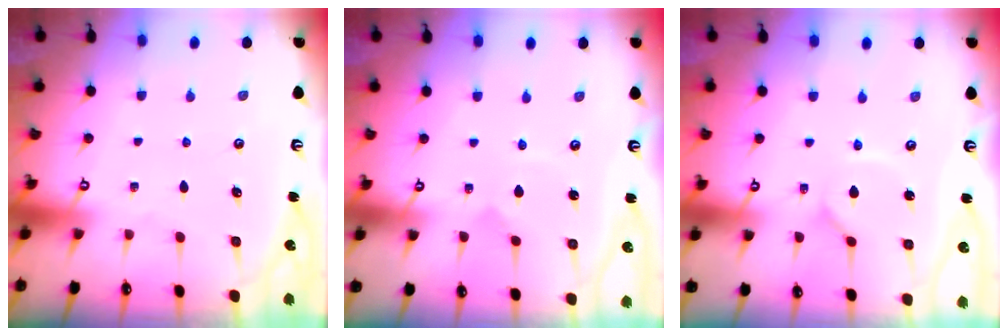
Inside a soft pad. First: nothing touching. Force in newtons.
{"total": 1.7, "press": 1.7, "slide": 0.2}
{"total": 1.6, "press": 1.5, "slide": 0.2}